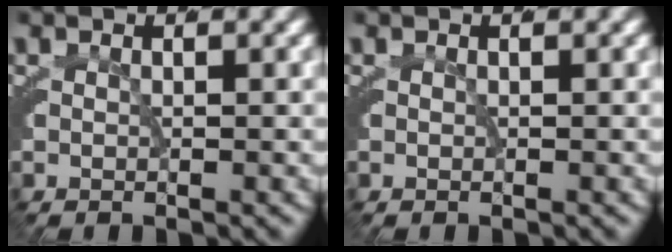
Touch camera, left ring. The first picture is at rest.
{"total": 0.0}